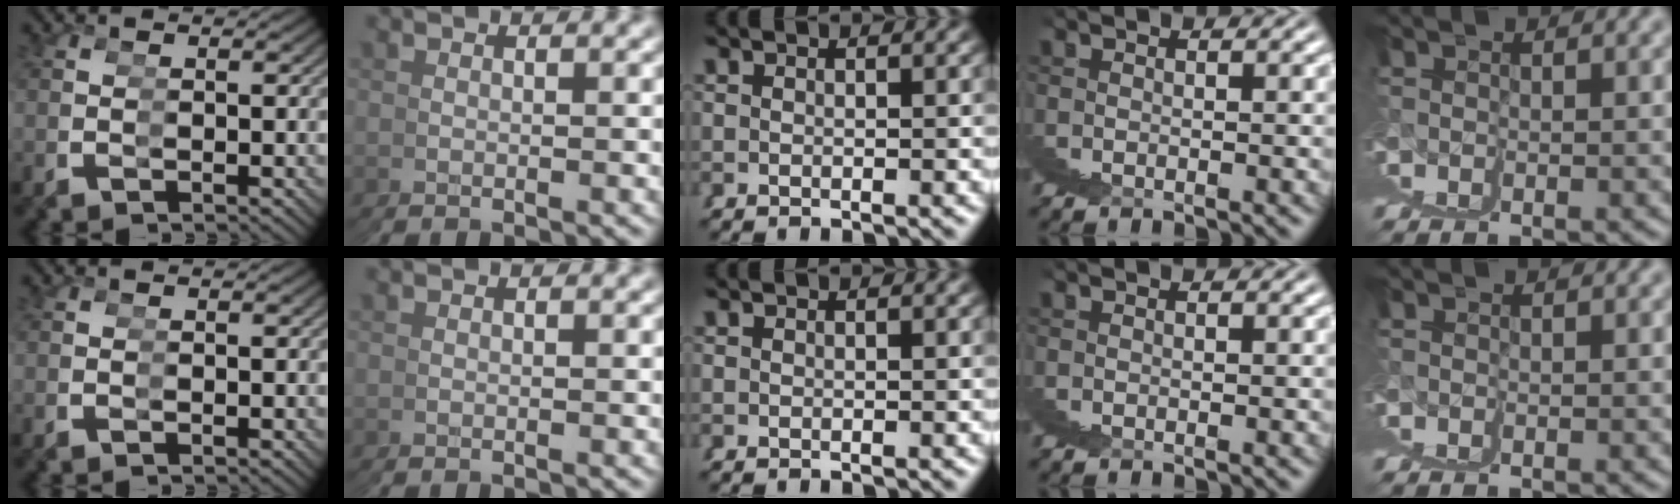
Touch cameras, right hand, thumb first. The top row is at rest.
{}